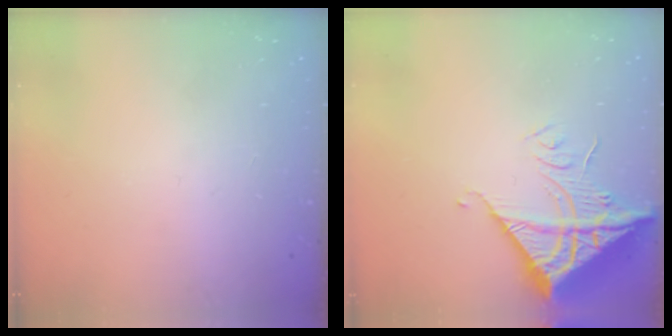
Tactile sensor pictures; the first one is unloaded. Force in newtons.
{"total": 15.7, "press": 15.6, "slide": 1.8}